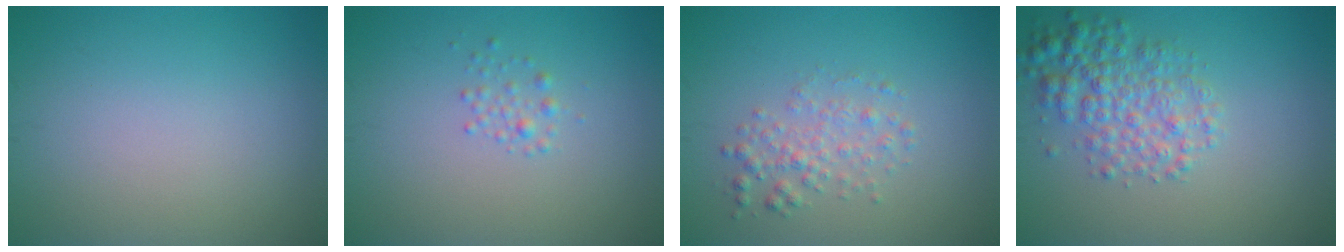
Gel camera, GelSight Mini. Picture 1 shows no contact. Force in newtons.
{"total": 1.1, "press": 1.1, "slide": 0.1}
{"total": 2.2, "press": 2.2, "slide": 0.0}
{"total": 4.2, "press": 4.2, "slide": 0.1}